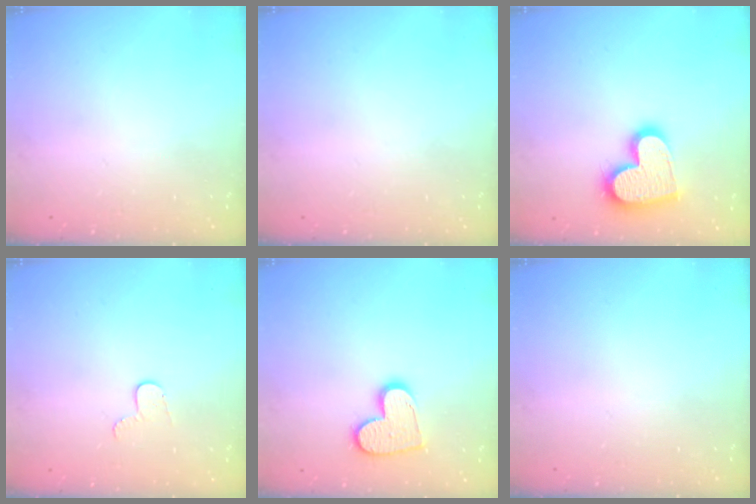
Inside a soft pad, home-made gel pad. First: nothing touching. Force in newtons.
{"total": 0.0}
{"total": 17.2, "press": 17.1, "slide": 1.2}
{"total": 5.1, "press": 5.1, "slide": 0.5}
{"total": 13.0, "press": 13.0, "slide": 1.0}
{"total": 0.0}